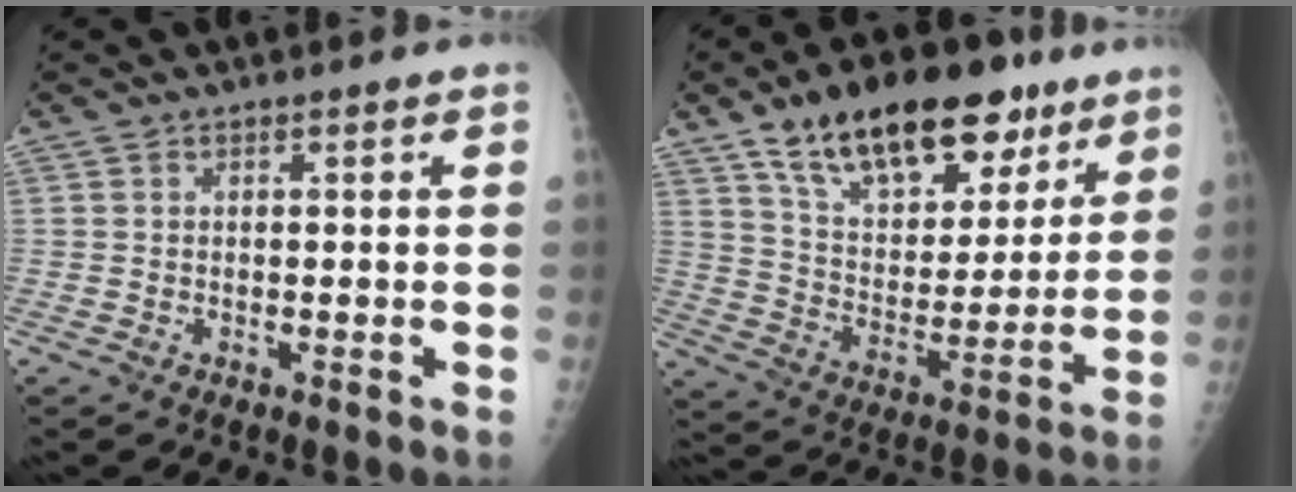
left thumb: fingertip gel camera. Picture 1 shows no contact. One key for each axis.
{"total": 23.7, "fx": 14.7, "fy": 11.8, "fz": 14.4, "tx": -0.188, "ty": -0.038, "tz": 0.244}